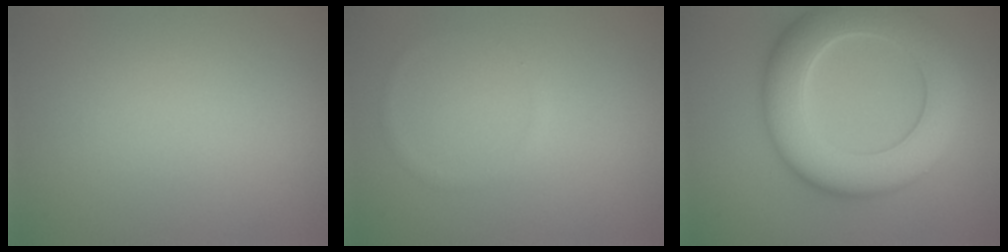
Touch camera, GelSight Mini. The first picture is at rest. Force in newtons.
{"total": 0.6, "press": 0.6, "slide": 0.1}
{"total": 9.0, "press": 9.0, "slide": 0.5}